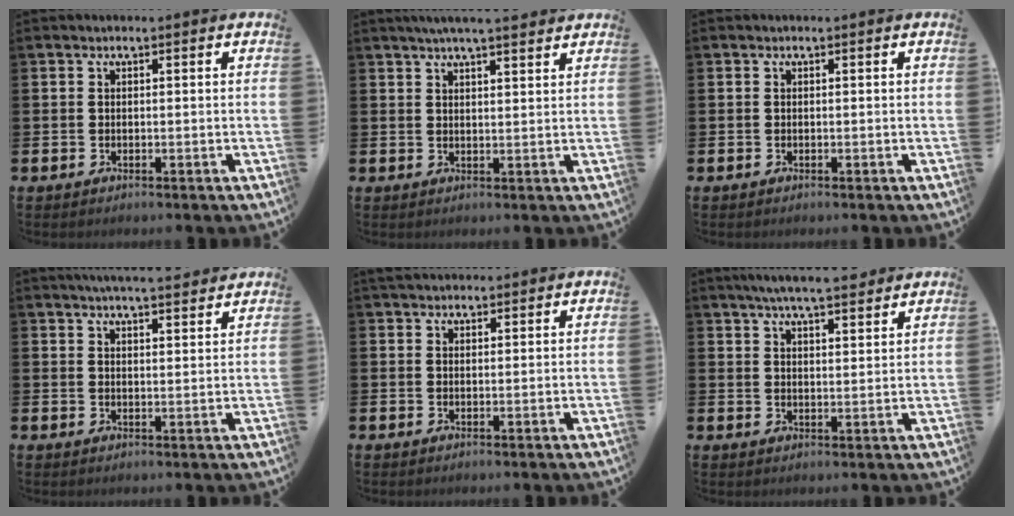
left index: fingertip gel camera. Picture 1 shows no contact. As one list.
[{"total": 4.4, "force": [4.1, 0.0, 1.7], "torque": [-0.033, -0.012, 0.071]}, {"total": 0.0}, {"total": 4.9, "force": [4.8, -0.1, 1.1], "torque": [-0.030, -0.019, 0.086]}, {"total": 2.5, "force": [2.3, 0.9, 0.5], "torque": [-0.003, -0.005, 0.040]}, {"total": 6.0, "force": [5.6, 0.3, 1.9], "torque": [-0.042, -0.023, 0.099]}]